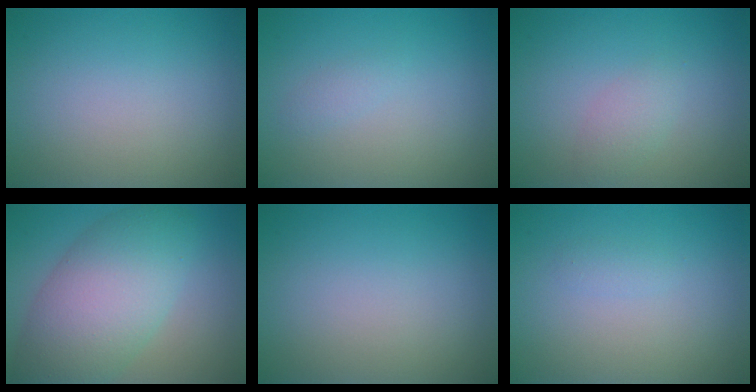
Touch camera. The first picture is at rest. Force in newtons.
{"total": 0.7, "press": 0.7, "slide": 0.0}
{"total": 1.4, "press": 1.4, "slide": 0.1}
{"total": 8.7, "press": 8.7, "slide": 0.3}
{"total": 0.0}
{"total": 0.7, "press": 0.7, "slide": 0.0}